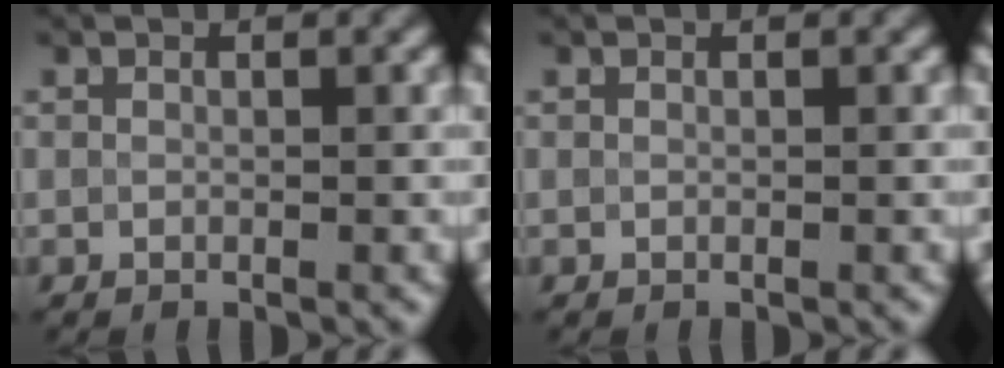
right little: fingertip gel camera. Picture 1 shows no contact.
{"total": 0.0}